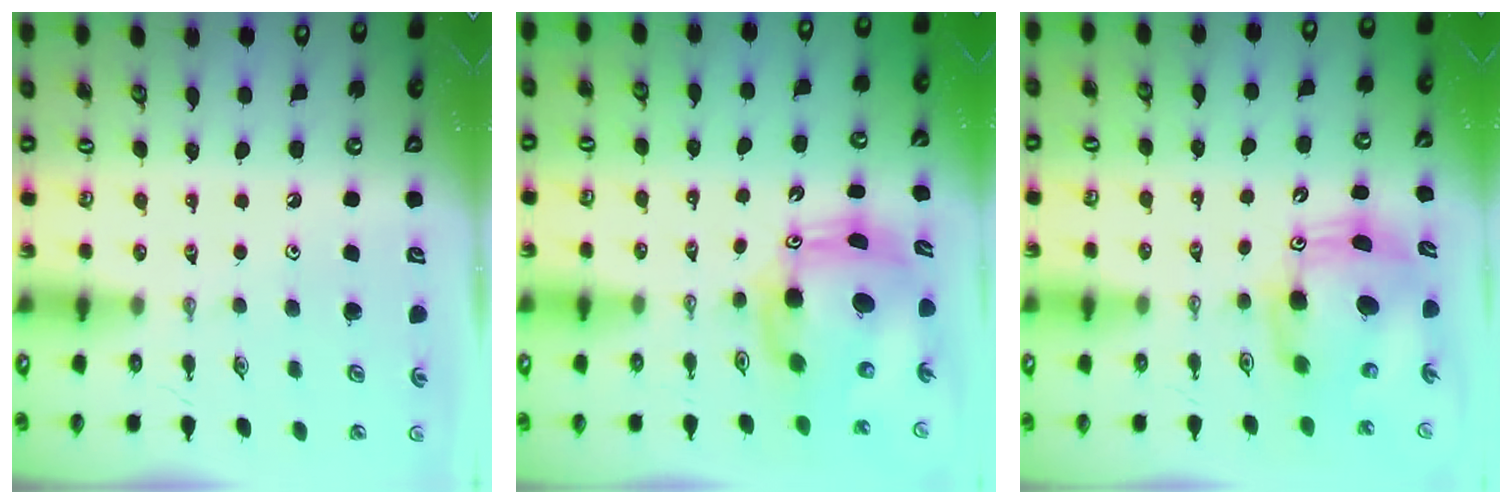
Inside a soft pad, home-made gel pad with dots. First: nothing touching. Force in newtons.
{"total": 9.5, "press": 9.2, "slide": 2.1}
{"total": 8.8, "press": 8.6, "slide": 1.9}